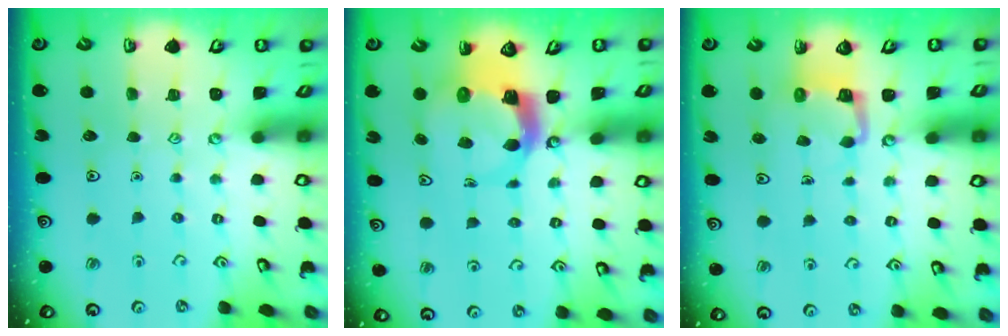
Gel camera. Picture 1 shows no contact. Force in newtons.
{"total": 5.7, "press": 5.6, "slide": 1.0}
{"total": 4.1, "press": 4.1, "slide": 0.2}